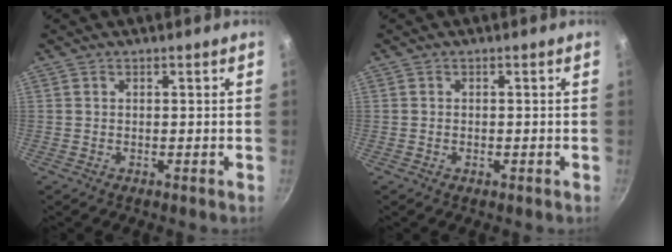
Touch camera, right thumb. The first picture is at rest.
{"total": 0.8, "force": [-0.3, 0.4, 0.5], "torque": [-0.009, 0.002, -0.004]}